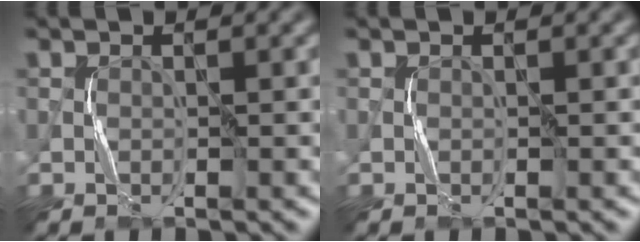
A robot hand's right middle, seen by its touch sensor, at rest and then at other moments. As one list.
[{"total": 0.0}]